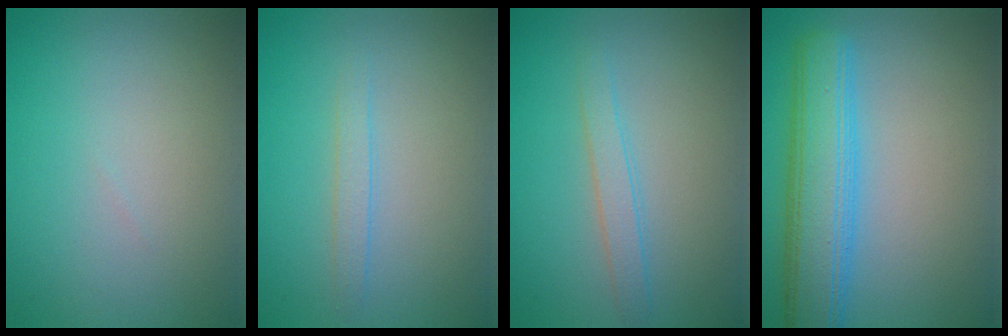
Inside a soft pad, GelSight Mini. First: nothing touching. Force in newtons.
{"total": 1.1, "press": 1.1, "slide": 0.0}
{"total": 1.7, "press": 1.7, "slide": 0.1}
{"total": 6.5, "press": 6.5, "slide": 0.2}